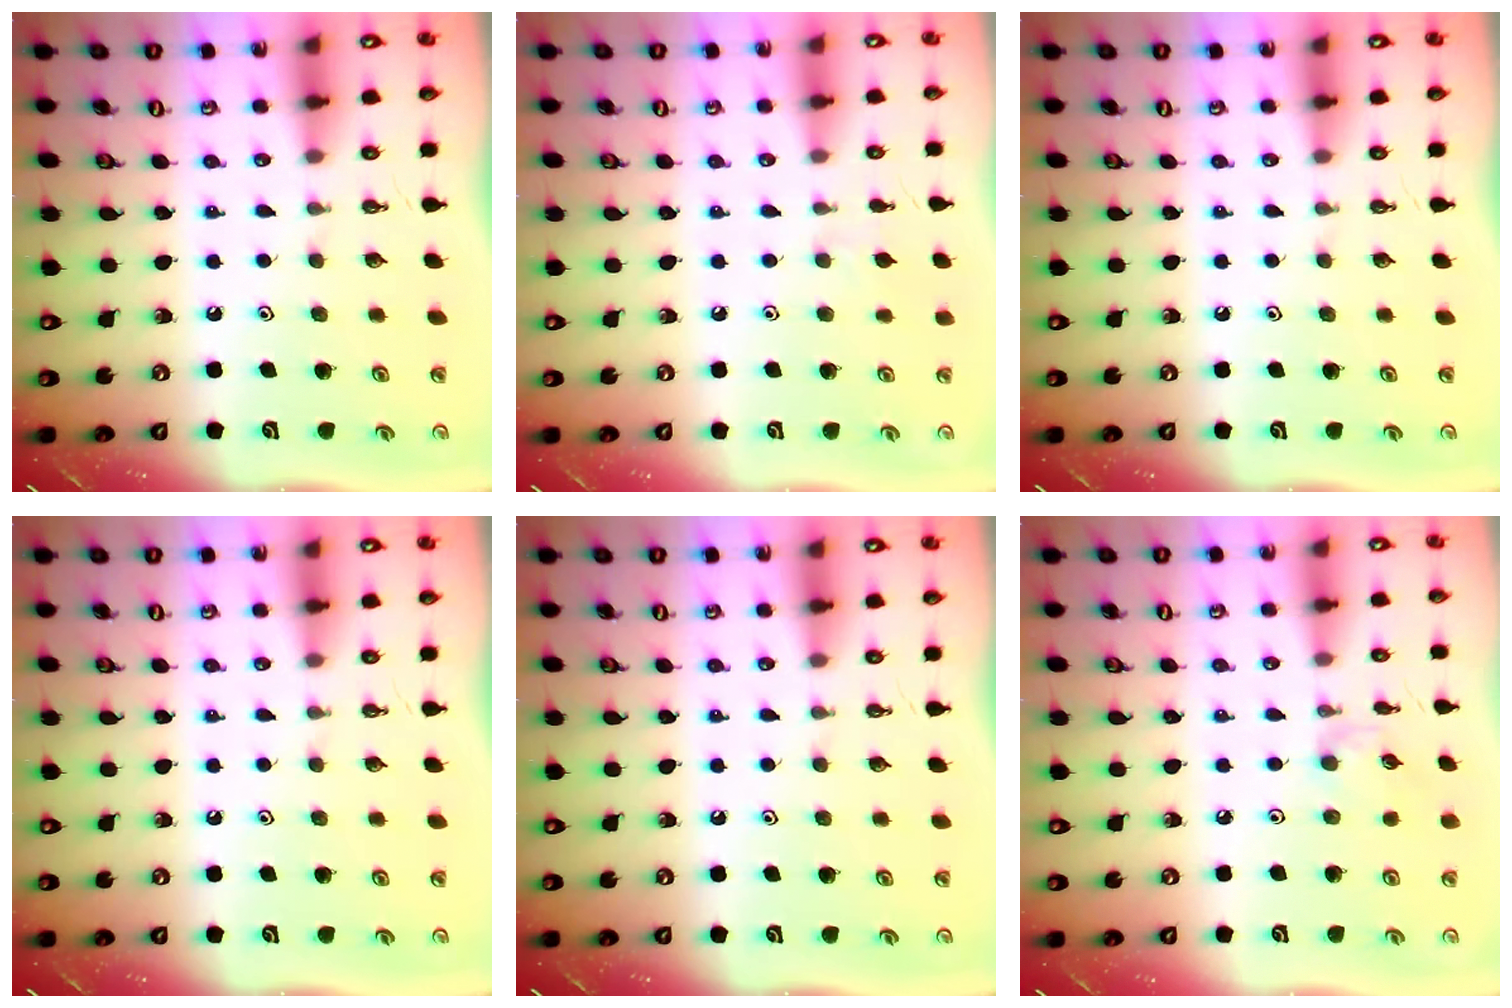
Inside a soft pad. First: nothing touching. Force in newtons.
{"total": 4.0, "press": 4.0, "slide": 0.7}
{"total": 0.0}
{"total": 0.0}
{"total": 0.0}
{"total": 2.4, "press": 2.4, "slide": 0.3}